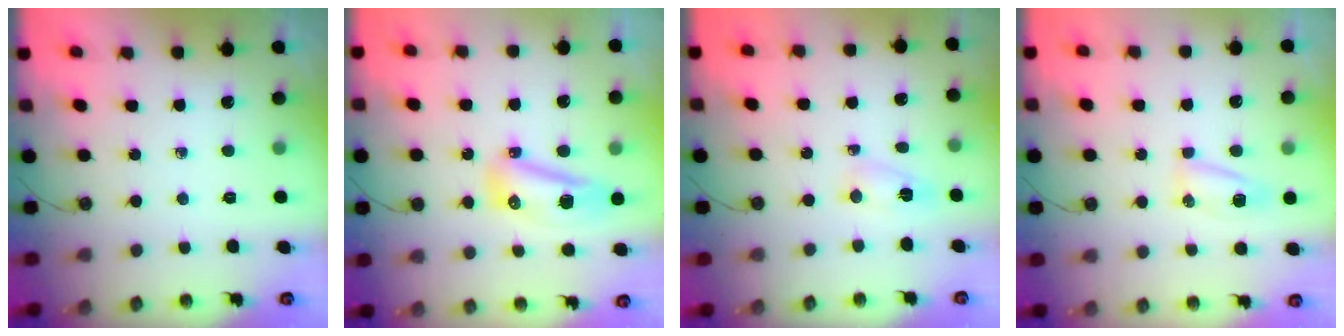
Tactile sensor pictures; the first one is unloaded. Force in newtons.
{"total": 8.7, "press": 8.6, "slide": 1.1}
{"total": 3.1, "press": 3.1, "slide": 0.3}
{"total": 5.6, "press": 5.6, "slide": 0.6}